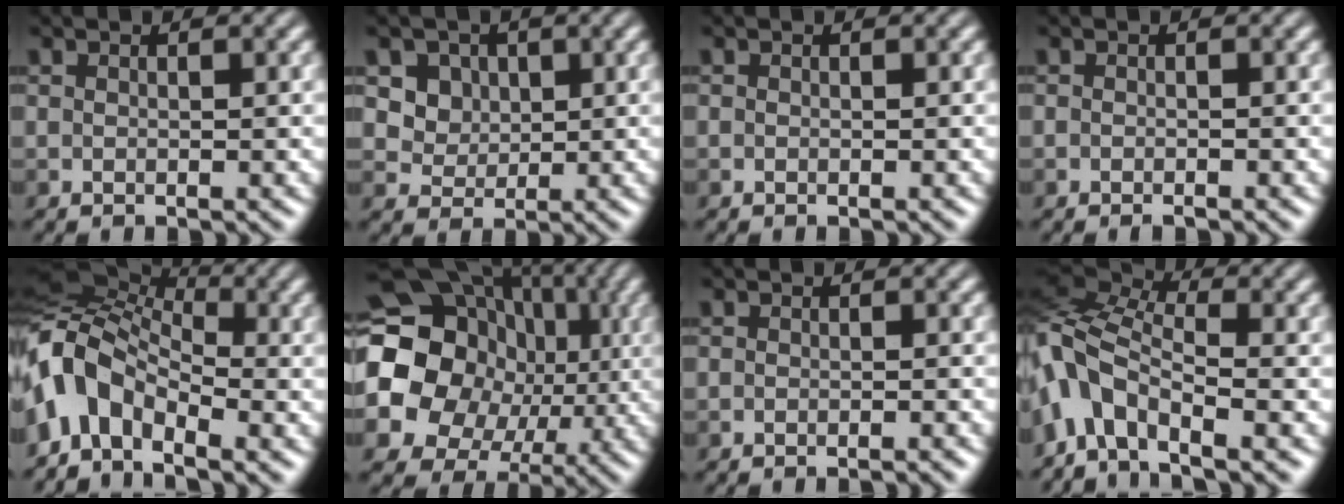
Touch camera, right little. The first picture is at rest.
{"total": 3.9, "force": [1.5, 3.3, 1.6], "torque": [-0.034, -0.010, 0.038]}
{"total": 0.0}
{"total": 0.7, "force": [-0.5, 0.2, 0.4], "torque": [-0.003, -0.003, -0.009]}
{"total": 8.2, "force": [-2.6, 5.2, 5.7], "torque": [-0.104, 0.015, -0.071]}
{"total": 20.6, "force": [0.4, 18.9, 8.2], "torque": [-0.179, 0.016, -0.035]}
{"total": 1.2, "force": [-1.1, 0.1, 0.5], "torque": [-0.004, -0.003, -0.017]}
{"total": 7.9, "force": [-3.4, 3.6, 6.2], "torque": [-0.122, 0.016, -0.083]}